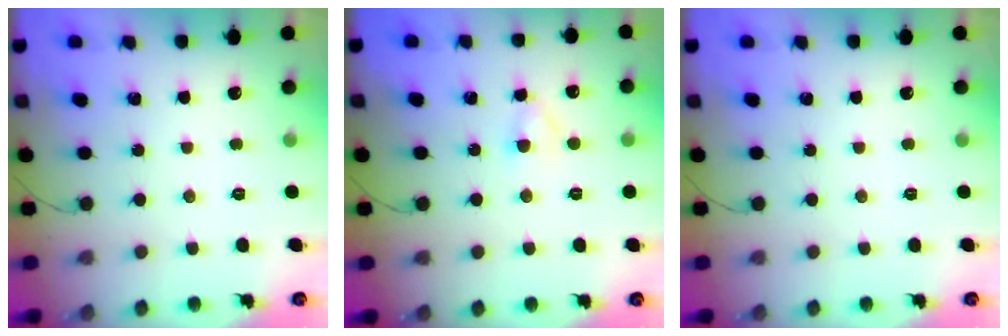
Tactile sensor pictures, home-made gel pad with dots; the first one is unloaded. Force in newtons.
{"total": 2.7, "press": 2.5, "slide": 1.2}
{"total": 0.0}